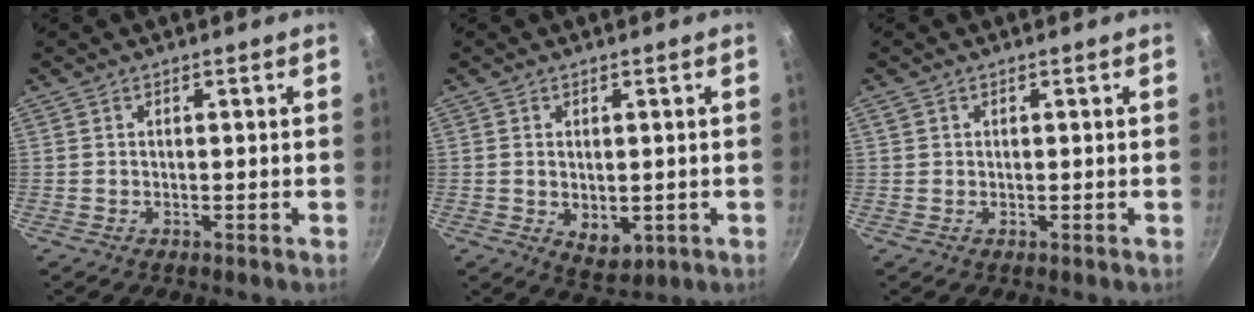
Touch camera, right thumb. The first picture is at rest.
{"total": 5.2, "force": [-0.4, 3.4, 3.9], "torque": [-0.053, -0.012, 0.003]}
{"total": 1.1, "force": [0.4, 0.9, 0.3], "torque": [-0.005, 0.004, 0.006]}